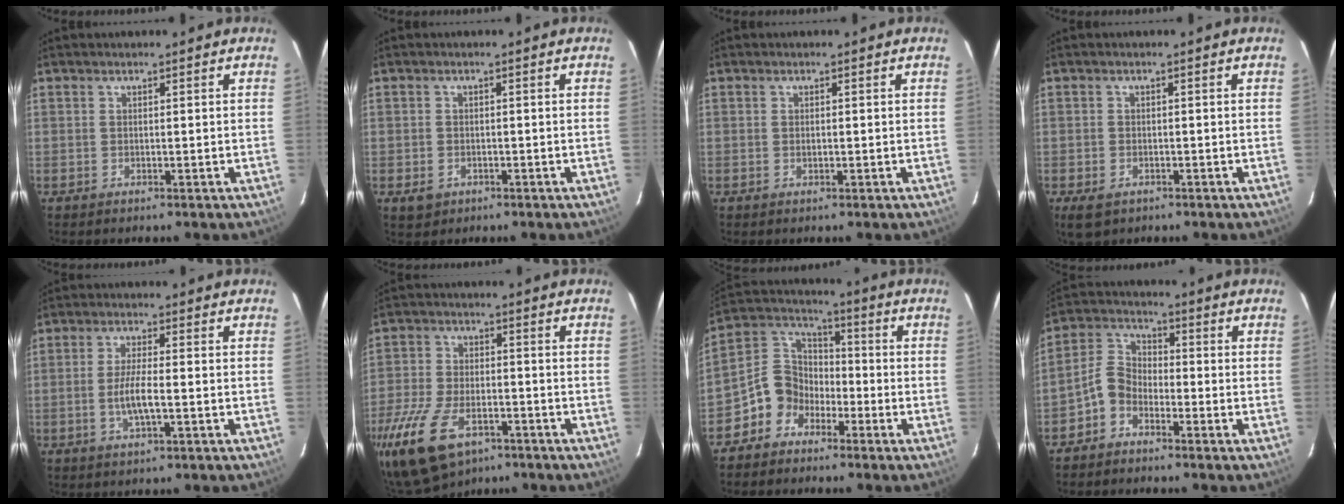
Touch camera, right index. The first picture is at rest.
{"total": 2.8, "force": [-1.2, 2.3, 1.1], "torque": [-0.023, 0.001, -0.011]}
{"total": 0.6, "force": [0.0, 0.3, 0.5], "torque": [-0.009, 0.001, 0.002]}
{"total": 3.9, "force": [-2.2, 2.6, 2.0], "torque": [-0.043, -0.007, -0.032]}
{"total": 5.3, "force": [-1.3, 0.8, 5.1], "torque": [-0.098, -0.004, -0.024]}
{"total": 18.6, "force": [-11.4, 9.8, 10.9], "torque": [-0.261, -0.034, -0.203]}
{"total": 8.5, "force": [-5.0, 6.6, 2.0], "torque": [-0.047, 0.037, -0.108]}
{"total": 5.5, "force": [-3.5, 3.4, 2.5], "torque": [-0.054, 0.022, -0.078]}